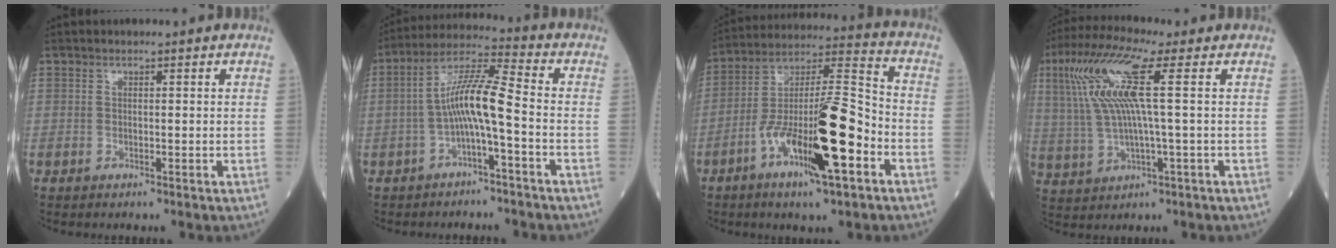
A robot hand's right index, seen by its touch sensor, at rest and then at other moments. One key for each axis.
{"total": 8.4, "fx": -2.0, "fy": 0.4, "fz": 8.2, "tx": -0.157, "ty": 0.025, "tz": -0.039}
{"total": 17.4, "fx": -6.6, "fy": 2.4, "fz": 15.9, "tx": -0.296, "ty": -0.001, "tz": -0.112}
{"total": 11.8, "fx": 3.4, "fy": 0.4, "fz": 11.3, "tx": -0.260, "ty": 0.021, "tz": 0.066}